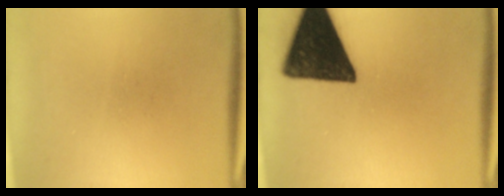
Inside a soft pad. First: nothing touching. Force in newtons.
{"total": 17.6}